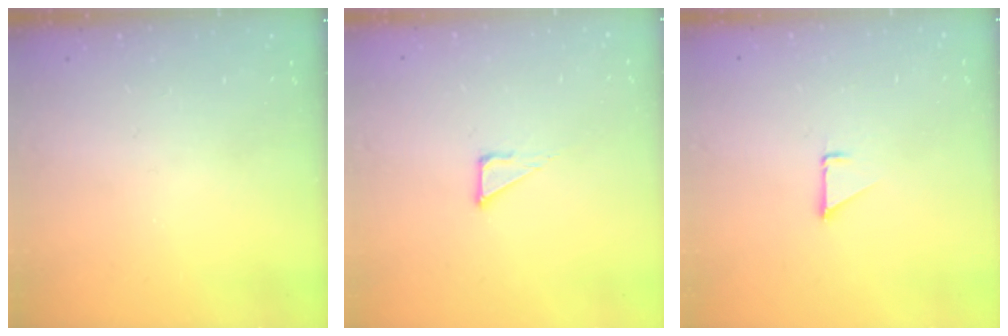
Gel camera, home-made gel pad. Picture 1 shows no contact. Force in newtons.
{"total": 3.6, "press": 3.6, "slide": 0.3}
{"total": 1.3, "press": 1.3, "slide": 0.1}